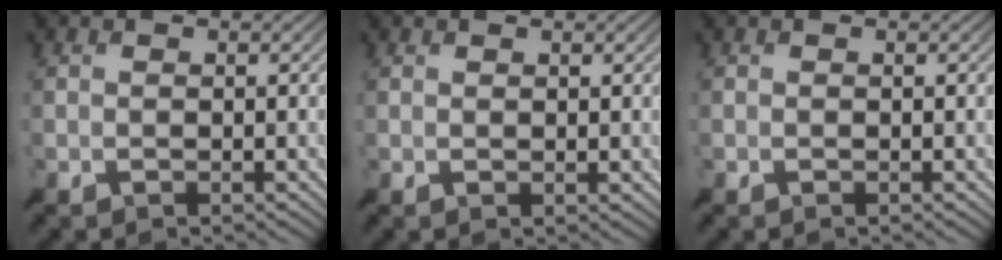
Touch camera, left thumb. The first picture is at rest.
{"total": 1.6, "force": [1.5, -0.6, 0.1], "torque": [0.001, 0.009, 0.021]}
{"total": 0.0}